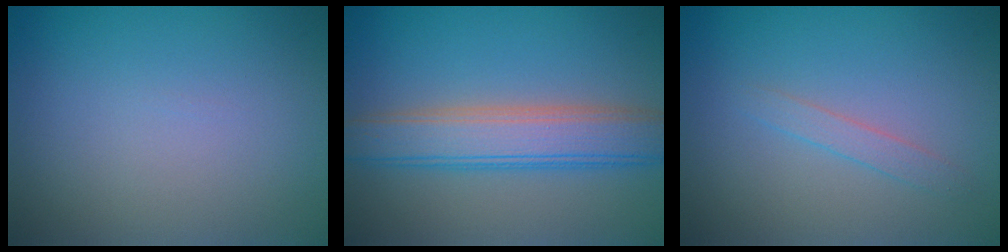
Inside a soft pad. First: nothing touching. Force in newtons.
{"total": 6.9, "press": 6.9, "slide": 0.3}
{"total": 1.2, "press": 1.2, "slide": 0.1}